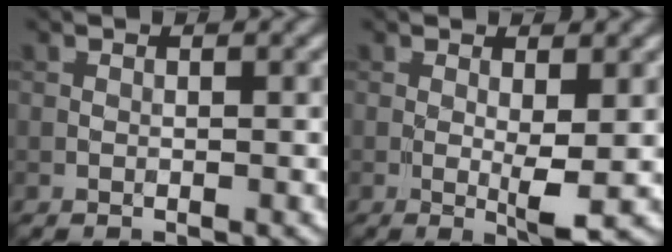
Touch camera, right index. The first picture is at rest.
{"total": 2.6, "force": [0.0, 0.4, 2.6], "torque": [-0.046, -0.009, 0.000]}